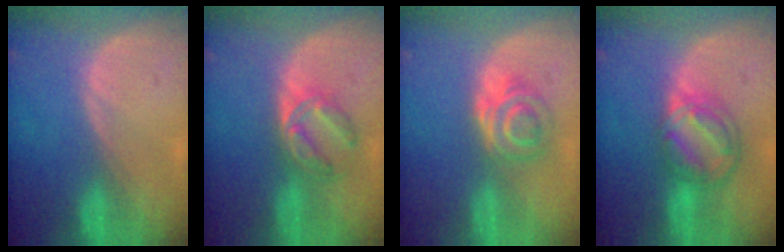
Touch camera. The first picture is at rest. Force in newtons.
{"total": 5.6, "press": 5.4, "slide": 1.7}
{"total": 6.3, "press": 5.2, "slide": 3.5}
{"total": 8.1, "press": 6.9, "slide": 4.1}